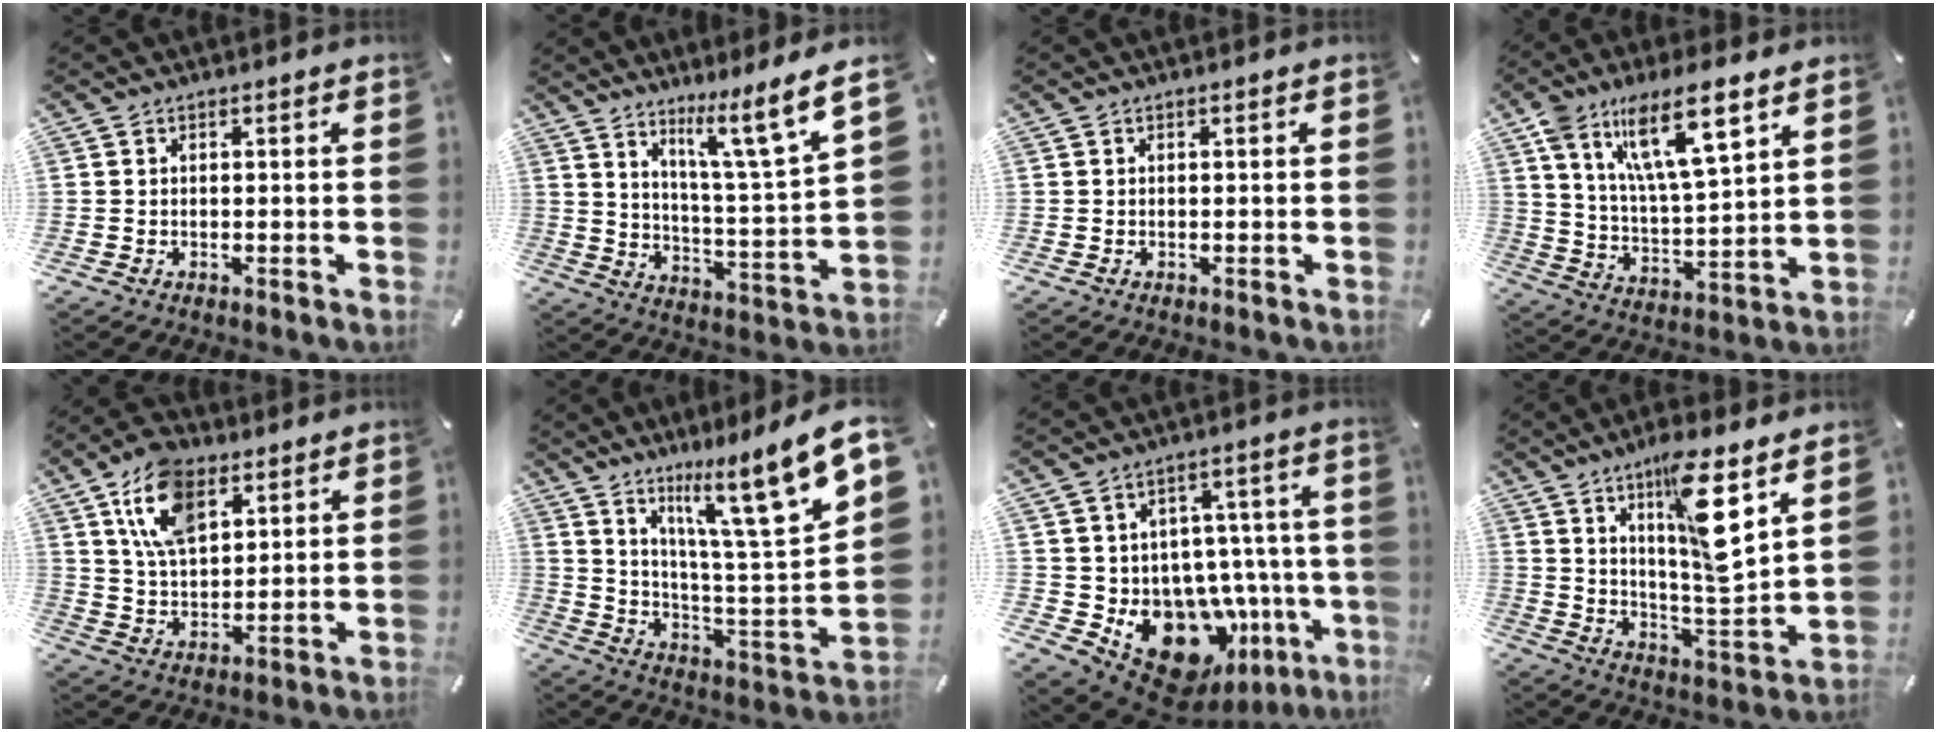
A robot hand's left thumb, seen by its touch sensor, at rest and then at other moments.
{"total": 11.6, "force": [8.6, 0.2, 7.7], "torque": [-0.118, -0.067, 0.131]}
{"total": 0.0}
{"total": 15.2, "force": [9.5, 5.0, 10.8], "torque": [-0.199, -0.028, 0.163]}
{"total": 13.9, "force": [7.1, 7.9, 9.0], "torque": [-0.187, -0.010, 0.130]}
{"total": 18.1, "force": [12.9, 3.1, 12.4], "torque": [-0.193, -0.096, 0.197]}
{"total": 16.9, "force": [-7.5, 11.6, 9.6], "torque": [-0.132, 0.018, -0.097]}
{"total": 15.4, "force": [8.3, 3.3, 12.5], "torque": [-0.191, -0.055, 0.131]}